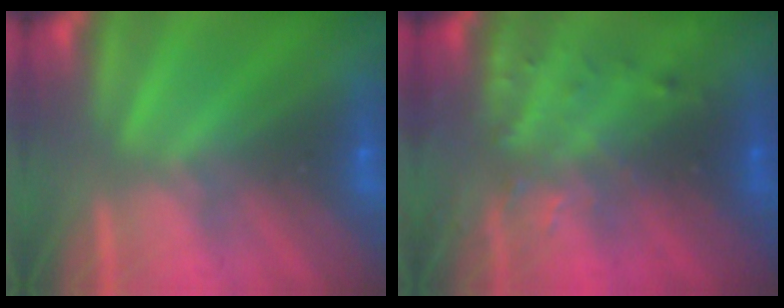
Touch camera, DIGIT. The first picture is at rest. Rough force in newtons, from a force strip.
{"total": 3.3}